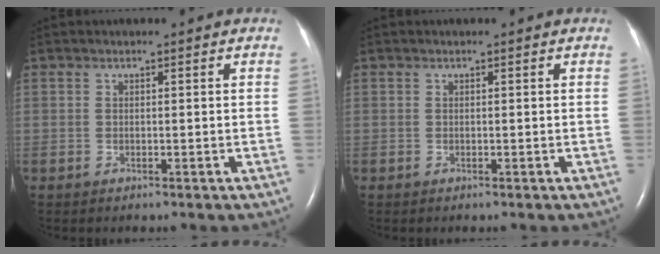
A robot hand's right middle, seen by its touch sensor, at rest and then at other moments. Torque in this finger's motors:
{"motor_torque": [0.09, -0.10, 0.00, 0.00]}